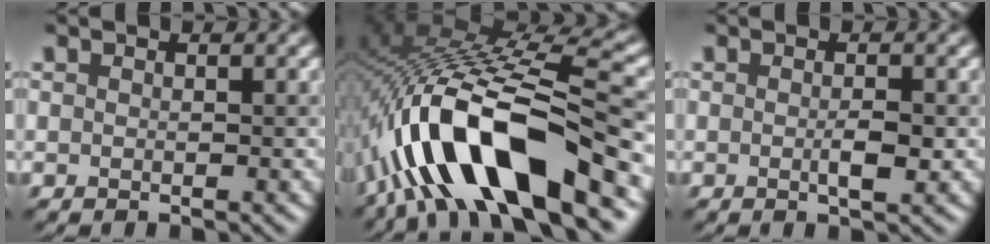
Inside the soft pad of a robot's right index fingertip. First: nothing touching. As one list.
[{"total": 13.7, "force": [-5.7, 4.5, 11.6], "torque": [-0.209, 0.012, -0.096]}, {"total": 1.7, "force": [-0.1, 0.4, 1.7], "torque": [-0.031, -0.003, -0.004]}]